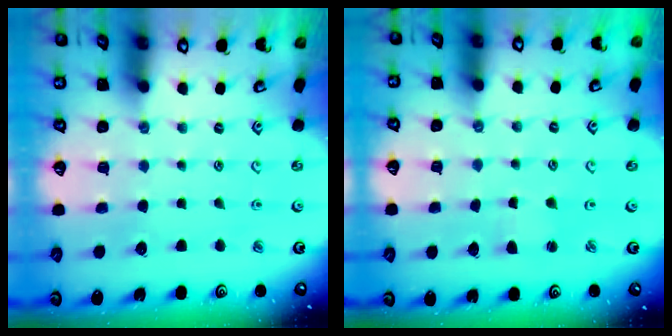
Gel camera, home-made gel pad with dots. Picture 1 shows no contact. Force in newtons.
{"total": 1.5, "press": 1.4, "slide": 0.2}